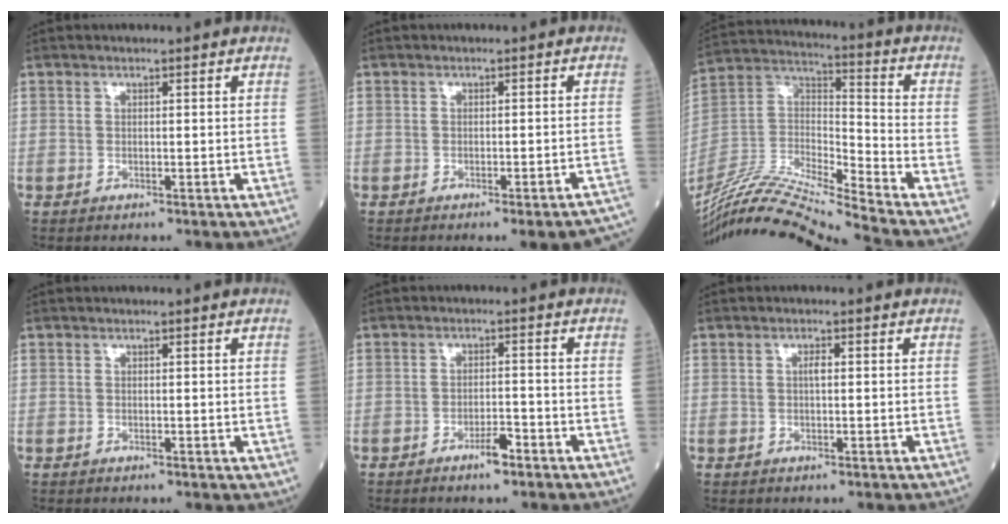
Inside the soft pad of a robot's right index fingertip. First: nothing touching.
{"total": 8.0, "force": [-7.2, 0.3, 3.5], "torque": [-0.024, -0.001, -0.079]}
{"total": 17.5, "force": [-16.1, -1.8, 6.6], "torque": [-0.130, 0.015, -0.302]}
{"total": 0.0}
{"total": 3.0, "force": [-2.1, 0.5, 2.1], "torque": [-0.032, 0.002, -0.036]}
{"total": 1.1, "force": [0.1, 0.3, 1.1], "torque": [-0.020, 0.002, 0.001]}